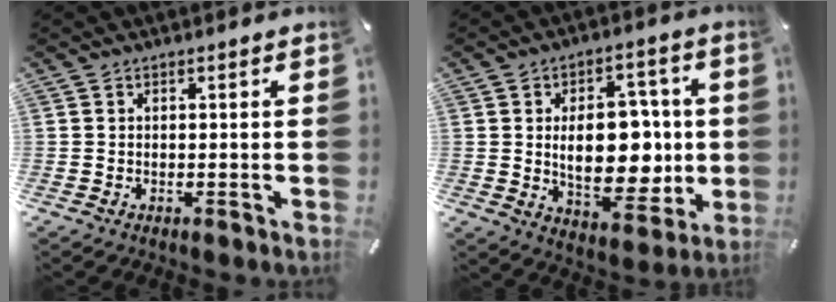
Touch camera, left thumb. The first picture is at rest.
{"total": 16.4, "force": [0.5, 10.2, 12.8], "torque": [-0.192, -0.009, 0.009]}